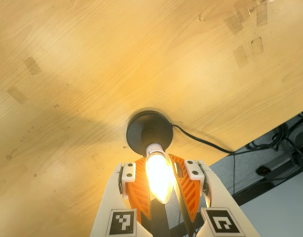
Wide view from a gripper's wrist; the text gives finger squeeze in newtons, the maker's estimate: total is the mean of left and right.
{"total": 16.3, "left": 15.7, "right": 17.0}